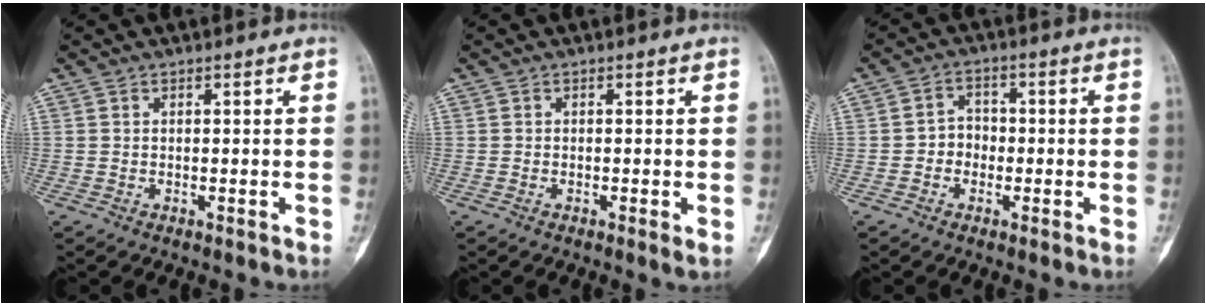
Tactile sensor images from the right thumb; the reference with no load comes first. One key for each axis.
{"total": 1.1, "fx": -0.3, "fy": 0.2, "fz": 1.0, "tx": -0.015, "ty": -0.004, "tz": -0.009}
{"total": 4.1, "fx": -1.0, "fy": 3.6, "fz": 1.7, "tx": -0.005, "ty": 0.017, "tz": -0.026}